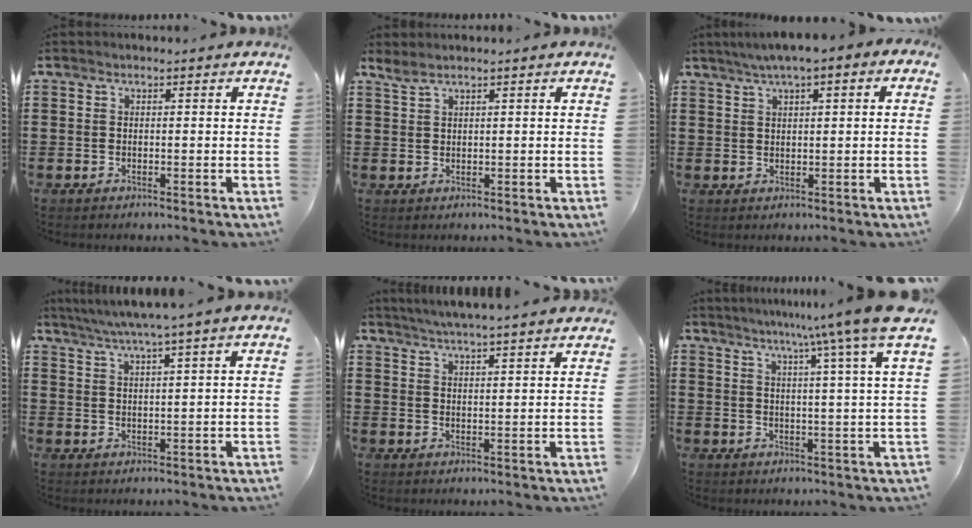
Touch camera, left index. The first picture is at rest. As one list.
[{"total": 1.6, "force": [1.3, 0.2, 1.0], "torque": [-0.022, 0.000, 0.025]}, {"total": 2.6, "force": [1.0, 0.6, 2.3], "torque": [-0.044, 0.006, 0.016]}, {"total": 4.0, "force": [3.0, -0.7, 2.4], "torque": [-0.053, -0.012, 0.051]}, {"total": 4.0, "force": [3.8, -0.7, 1.0], "torque": [-0.032, -0.017, 0.066]}, {"total": 8.3, "force": [5.7, -1.8, 5.7], "torque": [-0.113, -0.027, 0.087]}]